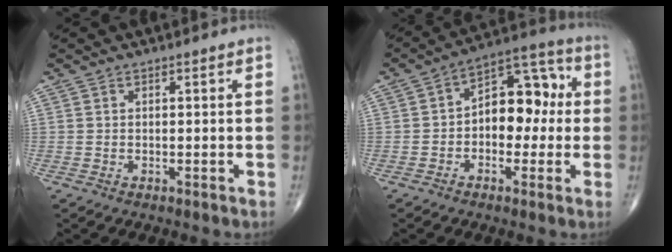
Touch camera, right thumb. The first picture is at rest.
{"total": 12.3, "force": [0.0, 7.8, 9.5], "torque": [-0.099, 0.038, -0.014]}